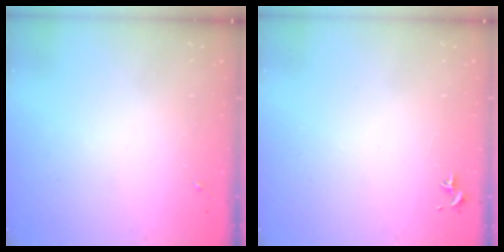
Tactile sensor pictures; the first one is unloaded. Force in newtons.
{"total": 0.8, "press": 0.7, "slide": 0.3}